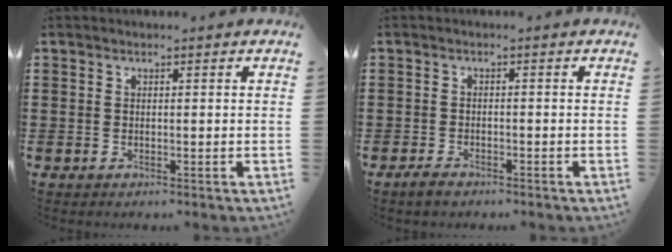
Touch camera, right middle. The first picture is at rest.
{"total": 1.5, "force": [-1.2, 0.6, 0.6], "torque": [-0.021, -0.002, -0.027]}